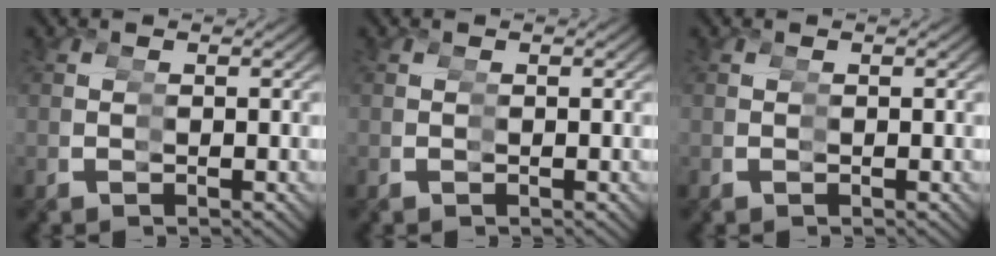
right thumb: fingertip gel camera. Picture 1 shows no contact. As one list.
[{"total": 0.0}, {"total": 0.0}]